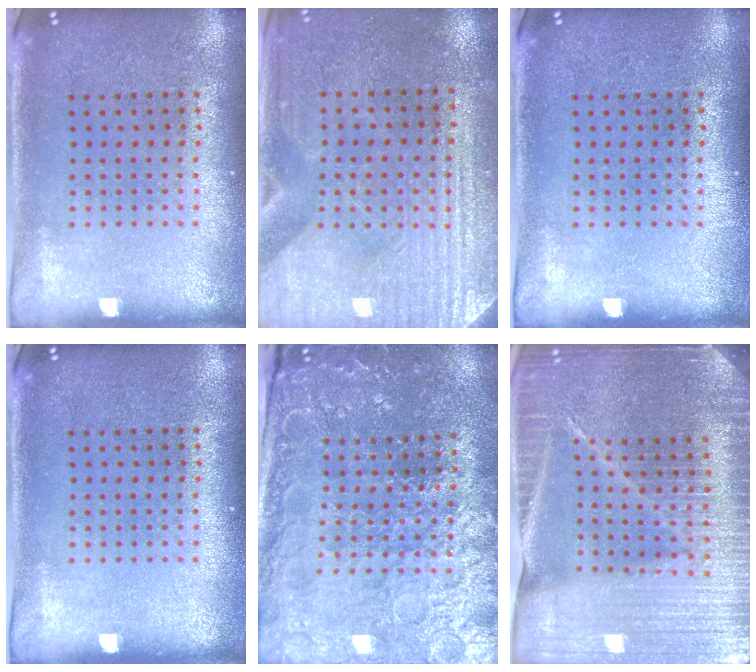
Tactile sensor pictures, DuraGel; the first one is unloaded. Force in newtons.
{"total": 3.4, "press": 3.2, "slide": 1.2}
{"total": 0.0}
{"total": 0.0}
{"total": 3.4, "press": 3.4, "slide": 0.3}
{"total": 5.1, "press": 4.6, "slide": 2.3}